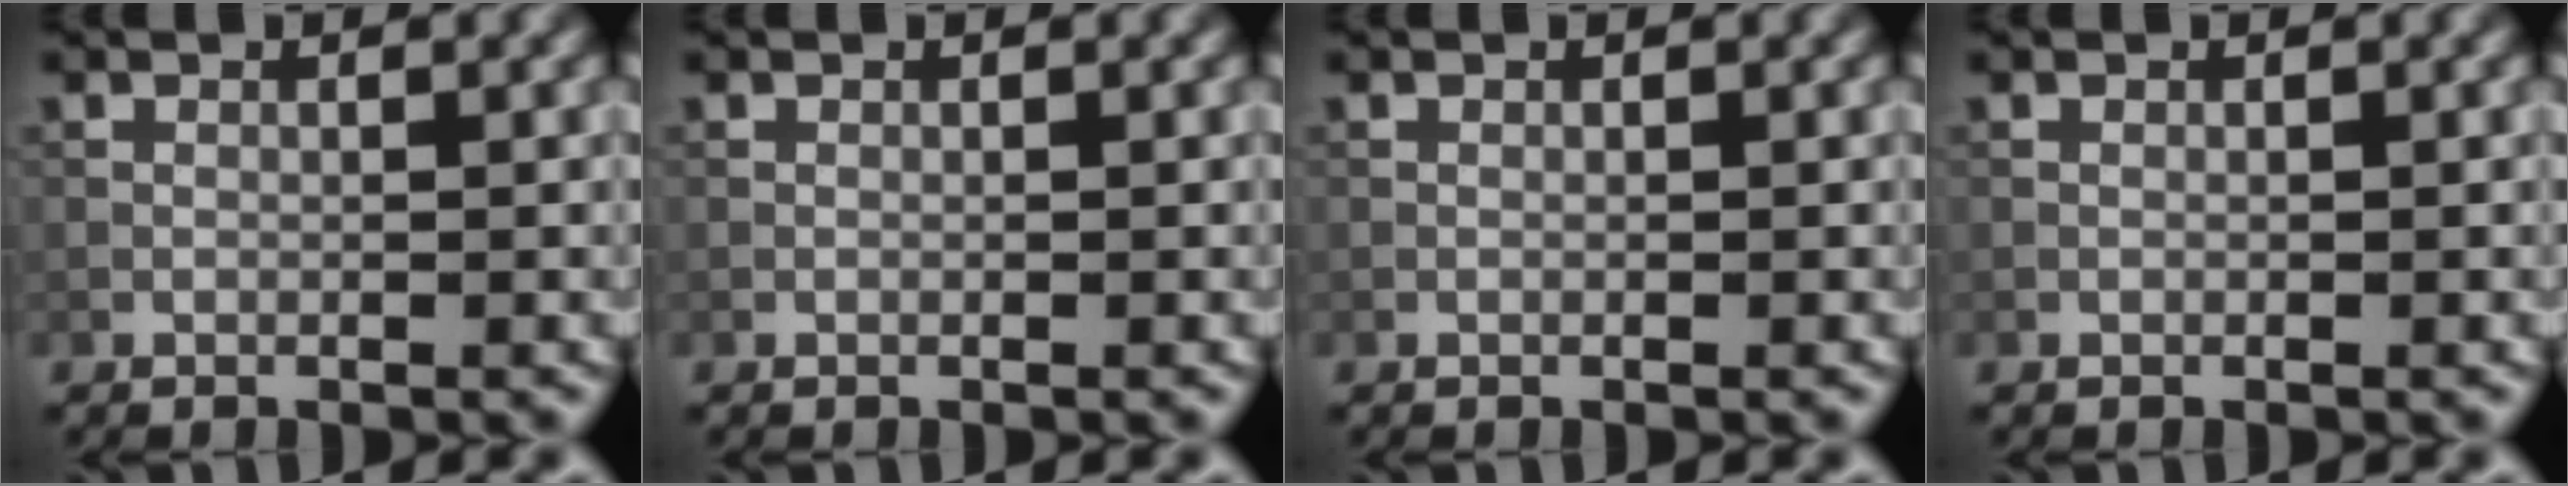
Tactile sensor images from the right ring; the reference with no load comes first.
{"total": 0.0}
{"total": 0.0}
{"total": 0.0}